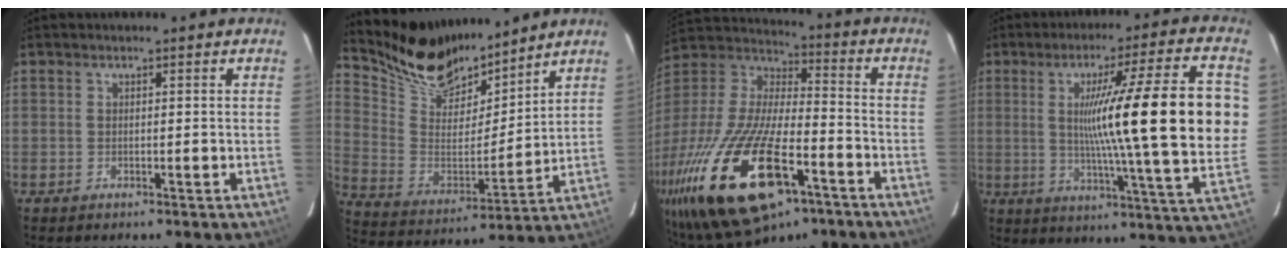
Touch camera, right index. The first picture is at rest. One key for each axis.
{"total": 16.9, "fx": 14.7, "fy": 6.5, "fz": 5.3, "tx": -0.141, "ty": 0.000, "tz": 0.271}
{"total": 31.0, "fx": -15.8, "fy": 11.8, "fz": 23.9, "tx": -0.500, "ty": -0.064, "tz": -0.275}
{"total": 25.0, "fx": 3.5, "fy": 0.4, "fz": 24.7, "tx": -0.357, "ty": 0.000, "tz": 0.054}